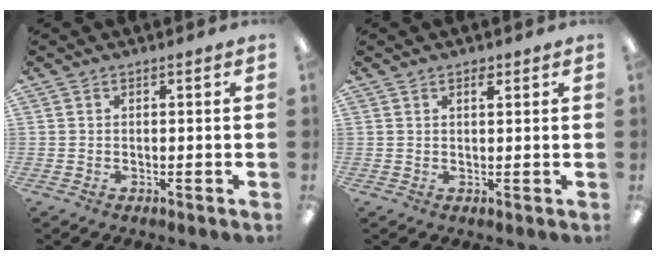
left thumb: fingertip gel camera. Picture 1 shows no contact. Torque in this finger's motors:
{"motor_torque": [-0.28, -0.17, -0.28, -0.27, 0.03]}